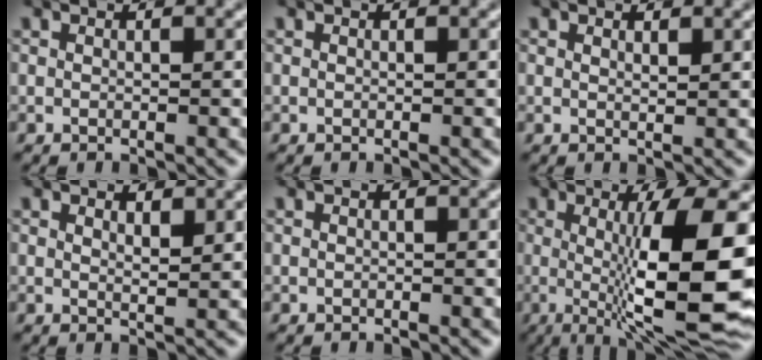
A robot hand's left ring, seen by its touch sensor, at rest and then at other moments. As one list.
[{"total": 0.0}, {"total": 0.6, "force": [0.5, 0.0, 0.3], "torque": [-0.006, 0.000, 0.014]}, {"total": 1.3, "force": [1.0, 0.2, 0.7], "torque": [-0.013, -0.003, 0.024]}, {"total": 0.0}, {"total": 11.7, "force": [-0.6, 2.7, 11.4], "torque": [-0.176, -0.009, -0.001]}]